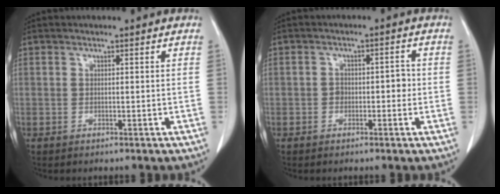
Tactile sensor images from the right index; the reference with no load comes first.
{"total": 2.8, "force": [-0.7, 1.8, 2.0], "torque": [-0.022, 0.014, -0.010]}